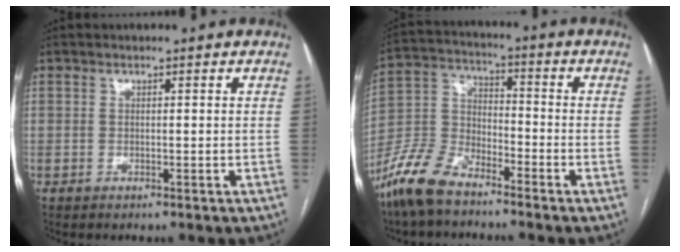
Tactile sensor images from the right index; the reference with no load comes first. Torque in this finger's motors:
{"motor_torque": [0.29, -0.54, -0.28, -0.21]}